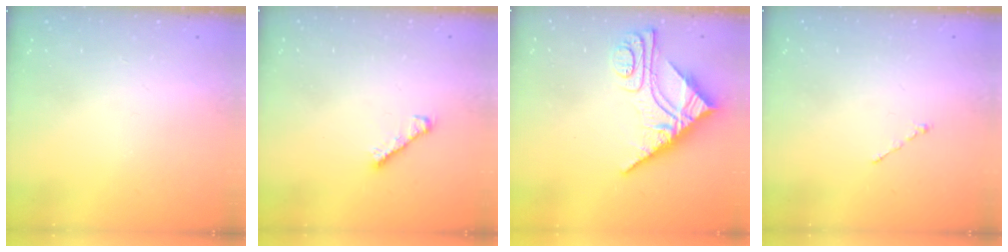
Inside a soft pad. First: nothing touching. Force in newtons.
{"total": 3.5, "press": 3.4, "slide": 0.7}
{"total": 11.8, "press": 11.7, "slide": 1.2}
{"total": 0.7, "press": 0.7, "slide": 0.2}